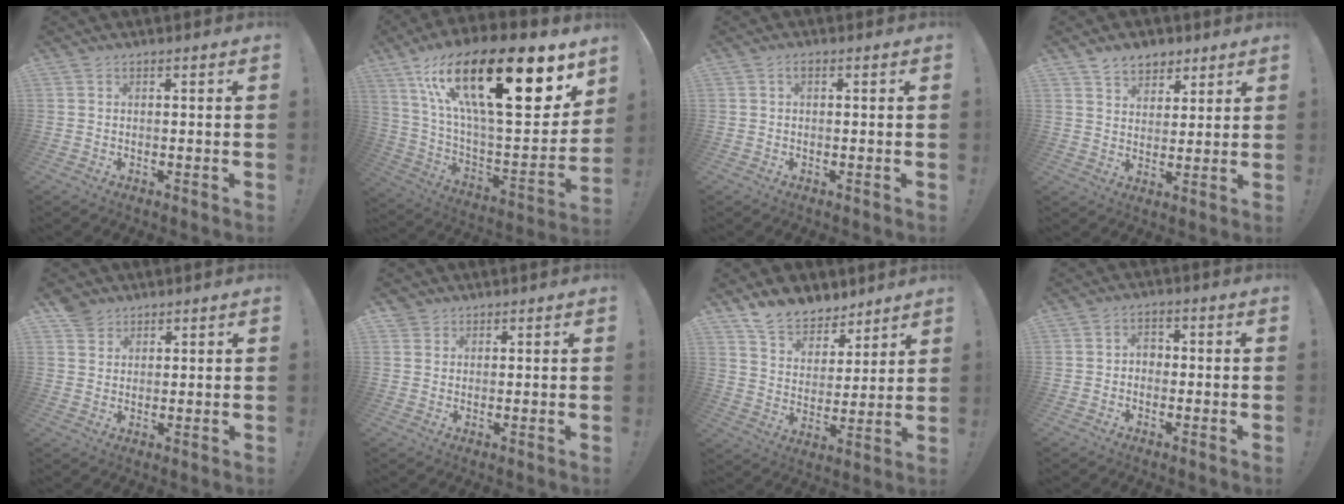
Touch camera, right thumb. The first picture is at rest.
{"total": 30.3, "force": [13.0, 10.2, 25.4], "torque": [-0.454, -0.075, 0.215]}
{"total": 1.0, "force": [0.0, 0.5, 0.9], "torque": [-0.022, 0.005, 0.000]}
{"total": 7.1, "force": [5.1, 4.8, 1.6], "torque": [-0.015, -0.034, 0.096]}
{"total": 4.0, "force": [3.1, 2.4, 0.5], "torque": [-0.005, -0.016, 0.059]}
{"total": 2.3, "force": [1.9, 1.4, 0.0], "torque": [0.001, -0.009, 0.035]}
{"total": 11.5, "force": [9.9, 5.4, 2.2], "torque": [-0.045, -0.081, 0.190]}
{"total": 2.9, "force": [-0.9, 2.1, 1.8], "torque": [-0.037, 0.008, -0.018]}